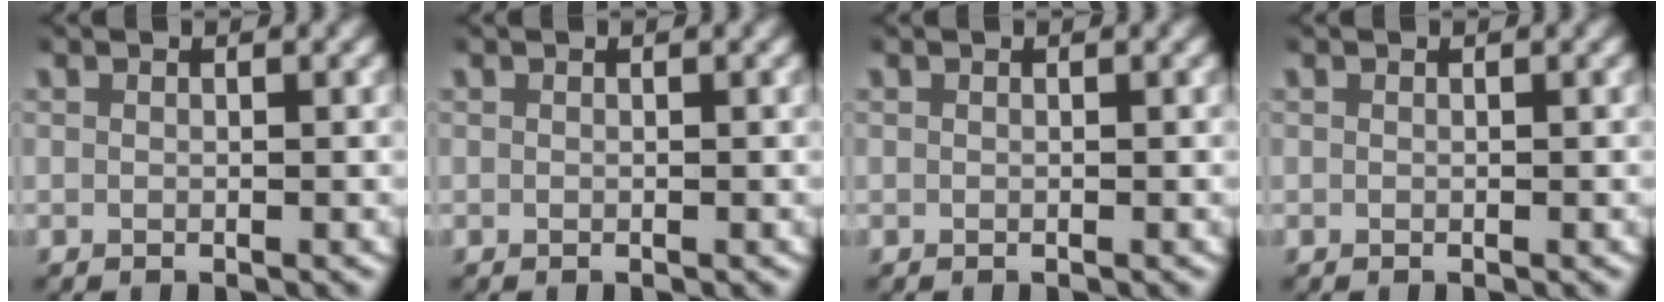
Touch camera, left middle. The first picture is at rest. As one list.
[{"total": 0.0}, {"total": 0.0}, {"total": 0.0}]